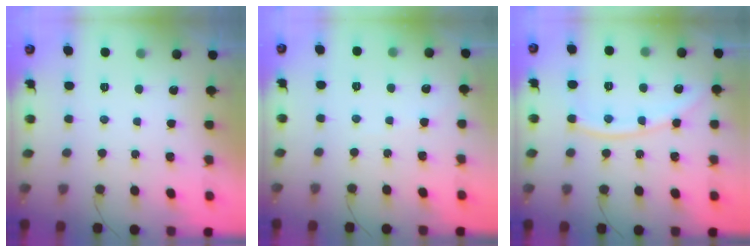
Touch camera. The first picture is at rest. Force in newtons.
{"total": 3.0, "press": 3.0, "slide": 0.3}
{"total": 11.3, "press": 11.2, "slide": 1.5}